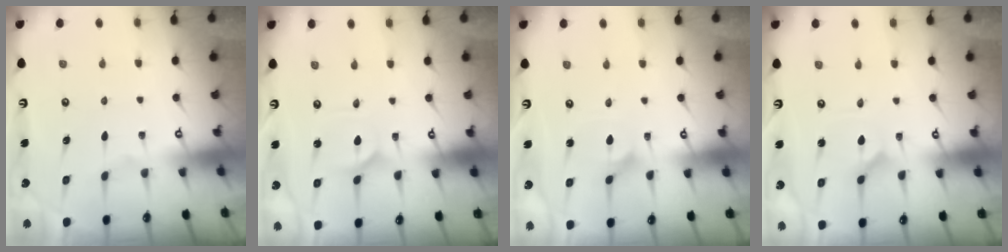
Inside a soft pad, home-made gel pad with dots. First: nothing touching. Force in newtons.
{"total": 2.3, "press": 2.3, "slide": 0.3}
{"total": 1.7, "press": 1.7, "slide": 0.2}
{"total": 1.4, "press": 1.4, "slide": 0.1}